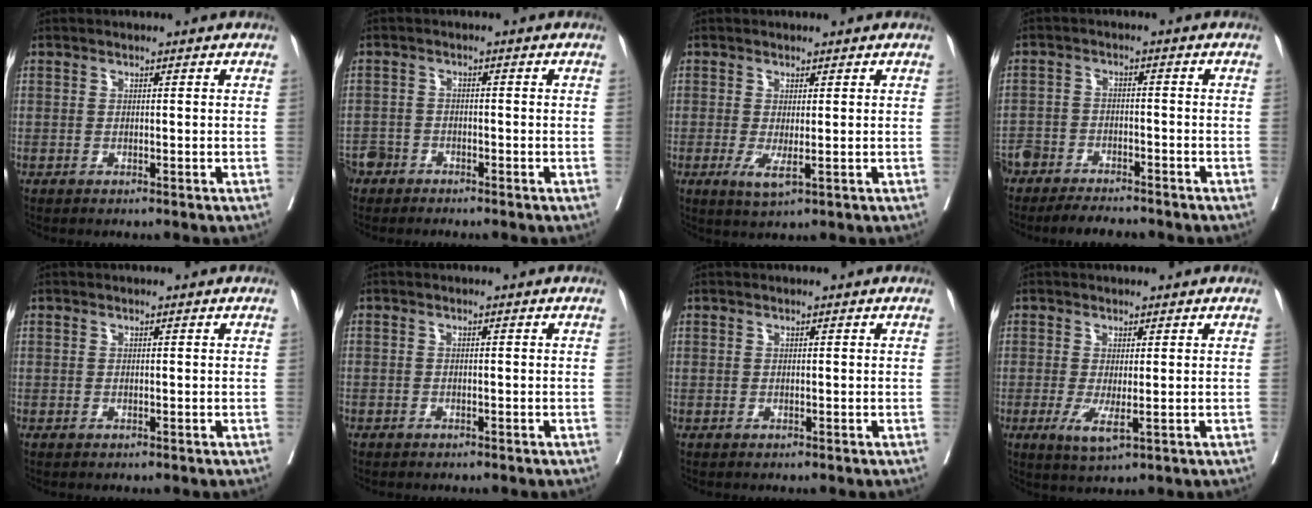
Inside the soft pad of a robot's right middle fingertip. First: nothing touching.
{"total": 3.8, "force": [-3.2, 2.0, 0.3], "torque": [-0.004, 0.001, -0.066]}
{"total": 3.0, "force": [-0.6, 0.7, 2.9], "torque": [-0.051, -0.010, -0.003]}
{"total": 8.5, "force": [-7.6, 2.5, 2.7], "torque": [-0.040, -0.003, -0.118]}
{"total": 0.0}
{"total": 0.8, "force": [-0.6, 0.5, 0.0], "torque": [-0.009, 0.002, -0.013]}
{"total": 0.0}
{"total": 3.8, "force": [-0.9, 0.8, 3.6], "torque": [-0.067, -0.011, -0.008]}